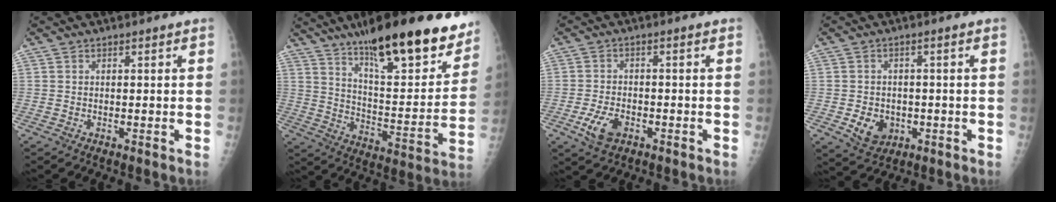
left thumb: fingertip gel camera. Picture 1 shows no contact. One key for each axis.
{"total": 26.2, "fx": 18.2, "fy": 7.2, "fz": 17.4, "tx": -0.222, "ty": -0.068, "tz": 0.277}
{"total": 5.4, "fx": -2.5, "fy": 3.1, "fz": 3.7, "tx": -0.073, "ty": 0.007, "tz": -0.043}
{"total": 5.8, "fx": -1.5, "fy": 4.7, "fz": 3.0, "tx": -0.033, "ty": 0.006, "tz": -0.014}